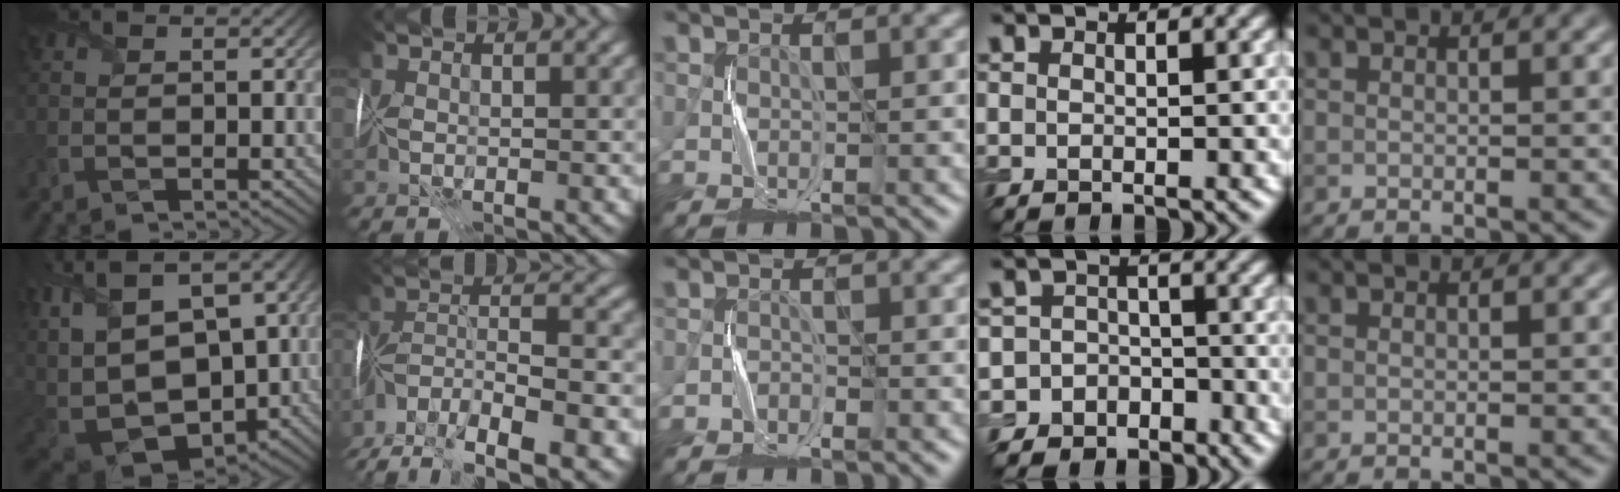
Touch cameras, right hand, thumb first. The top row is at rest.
{"thumb": {"total": 18.0, "force": [-0.9, 11.2, 14.0], "torque": [-0.285, -0.013, 0.027]}, "index": {"total": 8.9, "force": [-6.5, 2.9, 5.4], "torque": [-0.092, 0.003, -0.125]}, "middle": {"total": 1.0, "force": [-1.0, 0.3, 0.0], "torque": [0.001, 0.004, -0.017]}, "ring": {"total": 6.7, "force": [-4.2, 5.1, -0.3], "torque": [0.031, -0.009, -0.086]}}